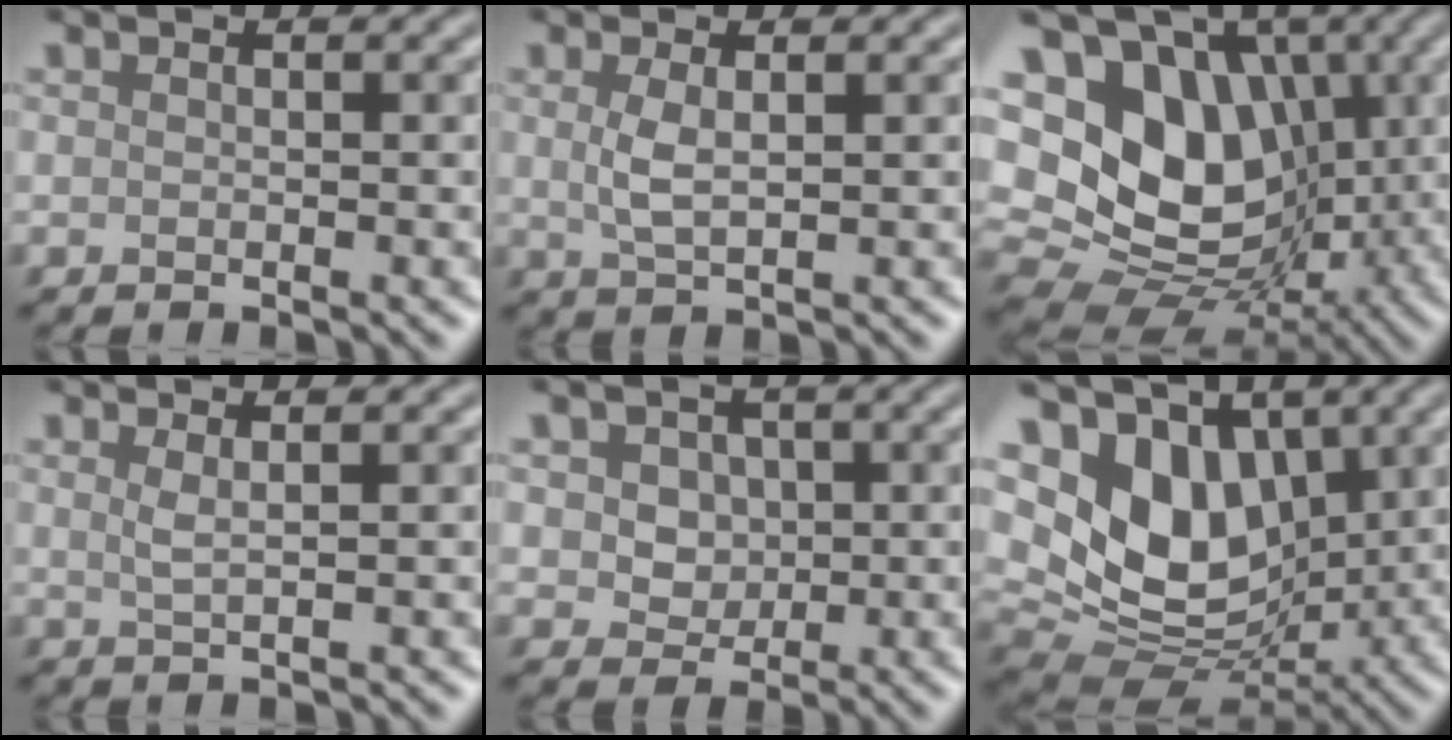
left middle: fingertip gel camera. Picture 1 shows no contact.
{"total": 2.2, "force": [0.5, 0.7, 2.1], "torque": [-0.046, 0.000, 0.012]}
{"total": 16.2, "force": [2.7, 12.4, 10.1], "torque": [-0.184, 0.030, 0.043]}
{"total": 1.6, "force": [0.7, 0.5, 1.3], "torque": [-0.020, 0.000, 0.009]}
{"total": 4.0, "force": [1.4, 3.2, 2.0], "torque": [-0.038, 0.007, 0.018]}
{"total": 11.8, "force": [3.3, 8.3, 7.7], "torque": [-0.162, -0.003, 0.055]}